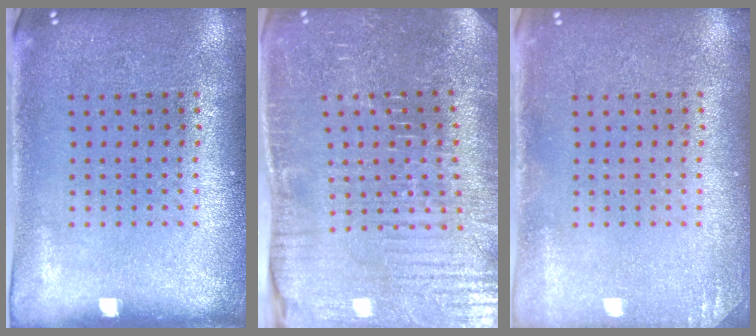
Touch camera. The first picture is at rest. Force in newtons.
{"total": 4.3, "press": 4.2, "slide": 0.4}
{"total": 1.1, "press": 1.1, "slide": 0.1}